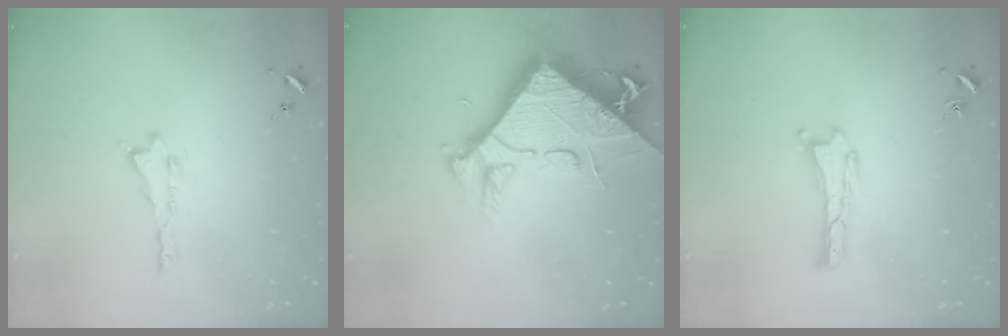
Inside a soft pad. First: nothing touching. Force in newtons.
{"total": 10.6, "press": 10.6, "slide": 1.1}
{"total": 0.0}